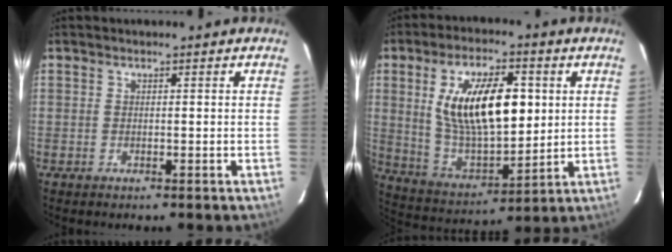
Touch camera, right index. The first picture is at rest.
{"total": 18.9, "force": [4.2, 8.6, 16.3], "torque": [-0.293, 0.005, 0.089]}